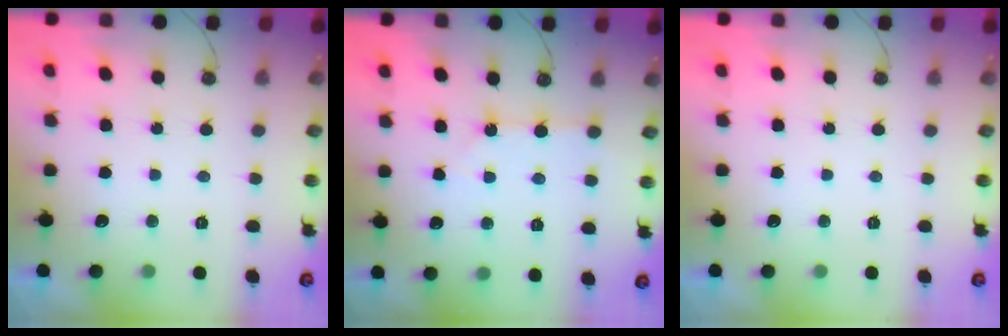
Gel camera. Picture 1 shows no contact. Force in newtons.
{"total": 1.9, "press": 1.8, "slide": 0.4}
{"total": 0.0}